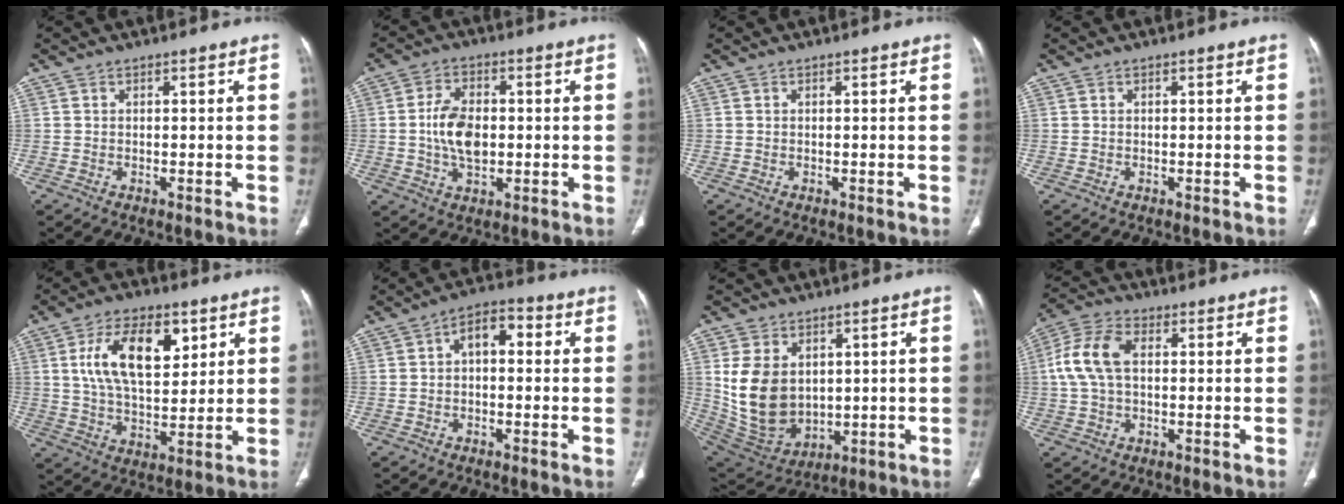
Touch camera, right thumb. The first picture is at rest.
{"total": 8.7, "force": [-0.3, 5.3, 6.9], "torque": [-0.120, 0.004, -0.004]}
{"total": 0.0}
{"total": 0.0}
{"total": 15.1, "force": [5.2, 8.0, 11.7], "torque": [-0.181, -0.014, 0.099]}
{"total": 6.2, "force": [0.6, 3.6, 5.0], "torque": [-0.062, 0.022, -0.002]}
{"total": 14.2, "force": [2.6, 10.2, 9.4], "torque": [-0.155, -0.017, 0.080]}
{"total": 9.4, "force": [1.1, 5.7, 7.4], "torque": [-0.167, 0.026, 0.020]}